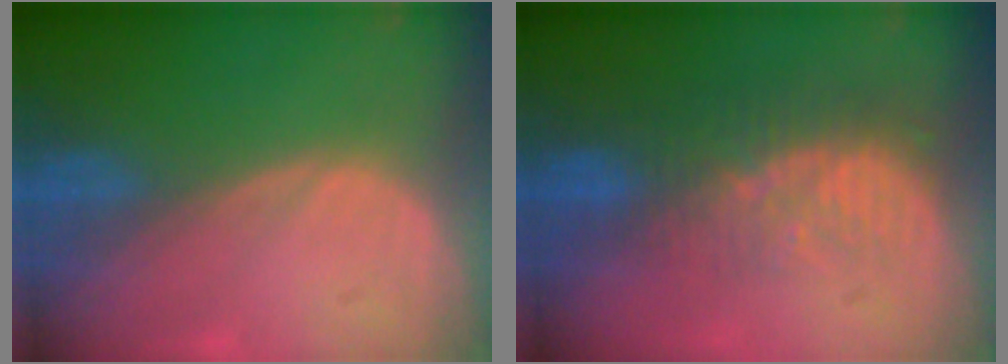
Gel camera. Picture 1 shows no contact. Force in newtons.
{"total": 8.5, "press": 7.6, "slide": 3.7}